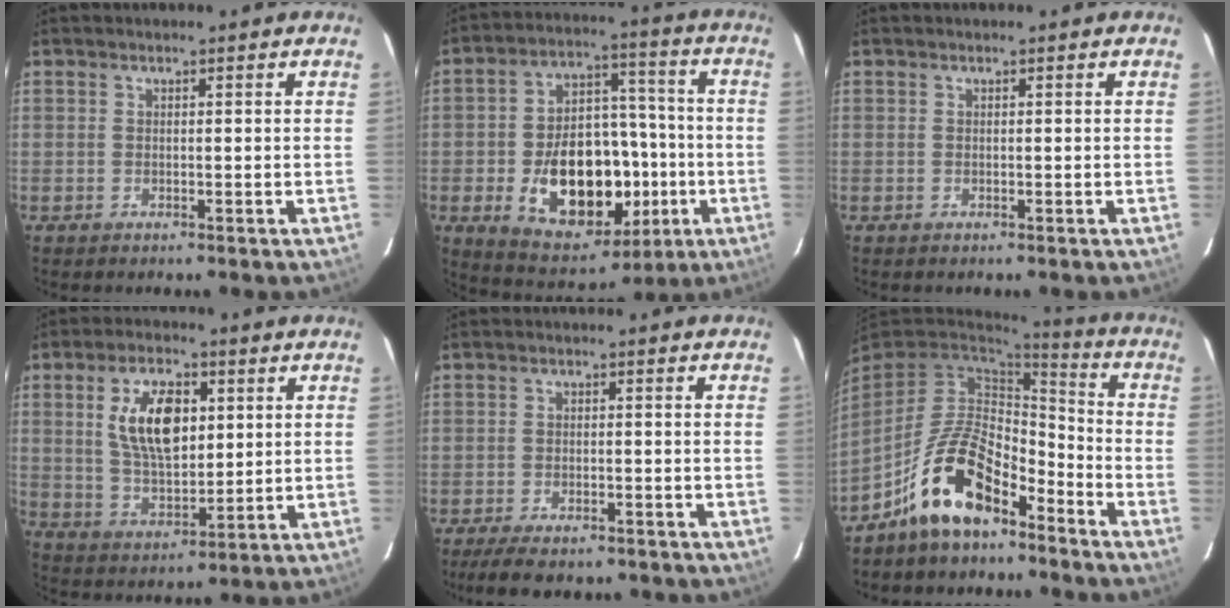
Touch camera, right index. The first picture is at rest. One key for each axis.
{"total": 20.7, "fx": -5.3, "fy": 13.0, "fz": 15.2, "tx": -0.283, "ty": 0.019, "tz": -0.056}
{"total": 0.0}
{"total": 12.1, "fx": 3.2, "fy": 6.0, "fz": 10.0, "tx": -0.185, "ty": 0.009, "tz": 0.065}
{"total": 9.1, "fx": -7.6, "fy": 2.5, "fz": 4.3, "tx": -0.096, "ty": -0.019, "tz": -0.118}
{"total": 13.9, "fx": -9.1, "fy": 5.9, "fz": 8.6, "tx": -0.175, "ty": 0.017, "tz": -0.165}